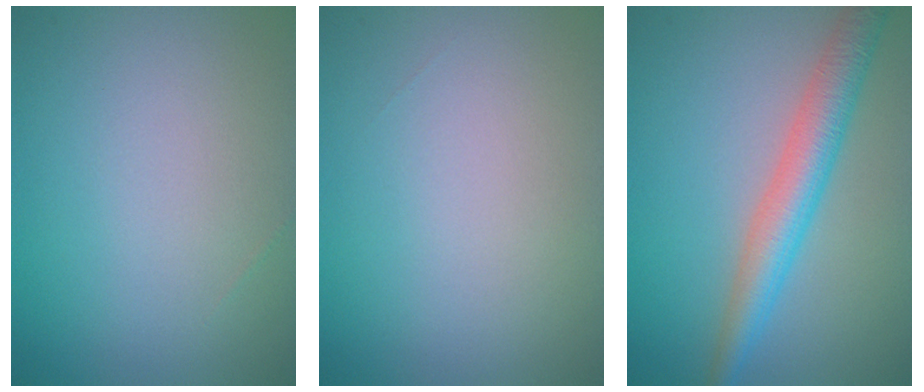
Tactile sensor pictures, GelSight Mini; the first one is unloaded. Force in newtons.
{"total": 0.0}
{"total": 4.5, "press": 4.5, "slide": 0.0}